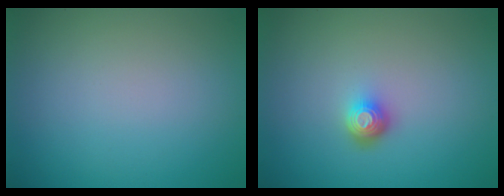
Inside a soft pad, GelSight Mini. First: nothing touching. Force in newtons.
{"total": 1.9, "press": 1.4, "slide": 1.3}